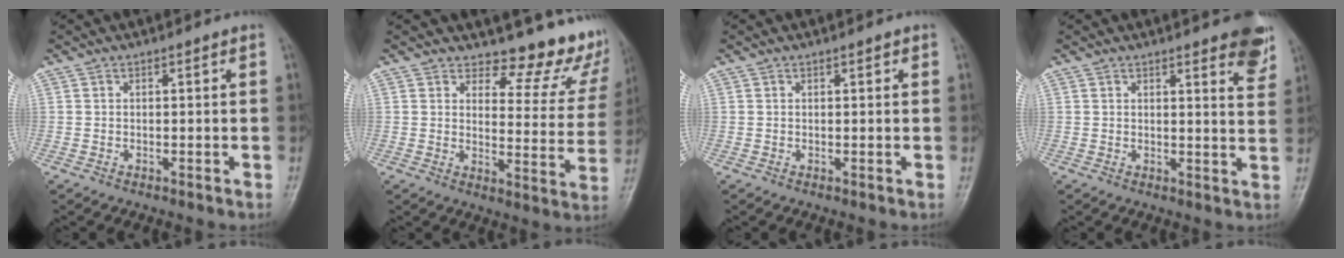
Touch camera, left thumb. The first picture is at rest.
{"total": 13.6, "force": [11.9, 5.0, 4.2], "torque": [-0.005, -0.112, 0.127]}
{"total": 0.8, "force": [0.5, 0.3, 0.6], "torque": [-0.006, -0.001, 0.006]}
{"total": 7.8, "force": [5.2, 1.9, 5.6], "torque": [-0.046, -0.026, 0.056]}